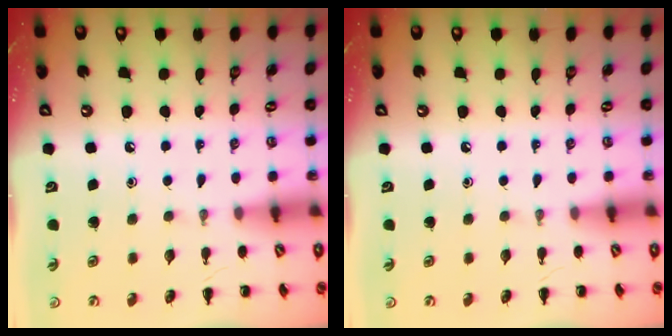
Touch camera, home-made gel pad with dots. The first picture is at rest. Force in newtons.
{"total": 0.0}